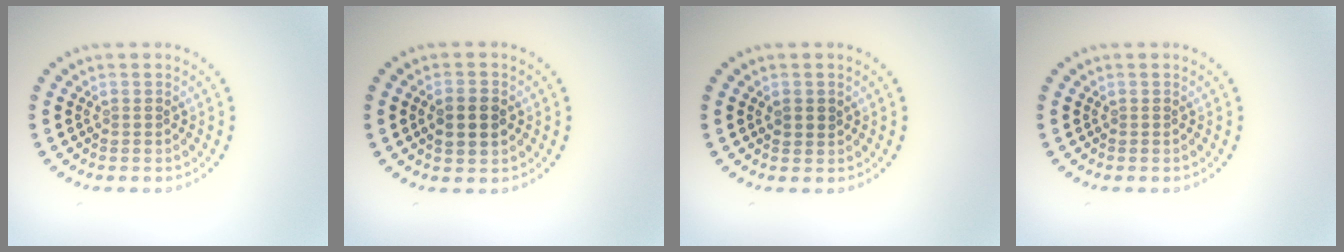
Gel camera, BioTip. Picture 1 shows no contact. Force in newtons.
{"total": 2.7, "press": 2.7, "slide": 0.2}
{"total": 1.2, "press": 1.2, "slide": 0.4}
{"total": 0.0}